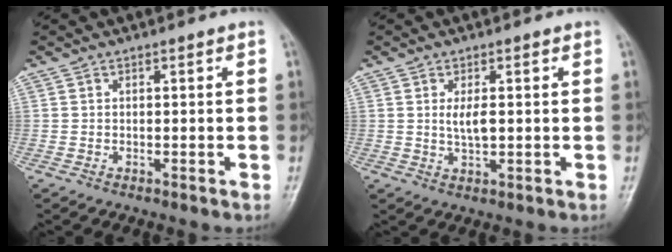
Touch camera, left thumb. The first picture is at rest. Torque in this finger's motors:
{"motor_torque": [0.10, 0.09, 0.60, 0.05, 0.02]}